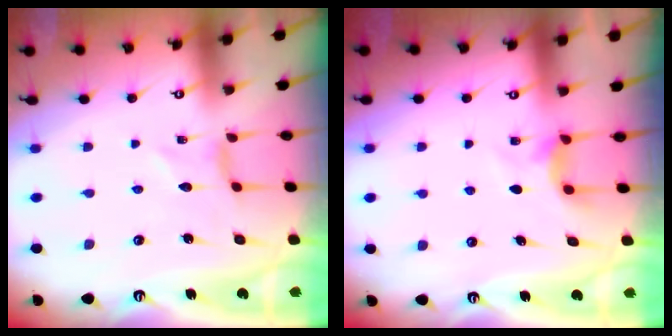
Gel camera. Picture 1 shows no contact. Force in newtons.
{"total": 5.0, "press": 5.0, "slide": 0.6}